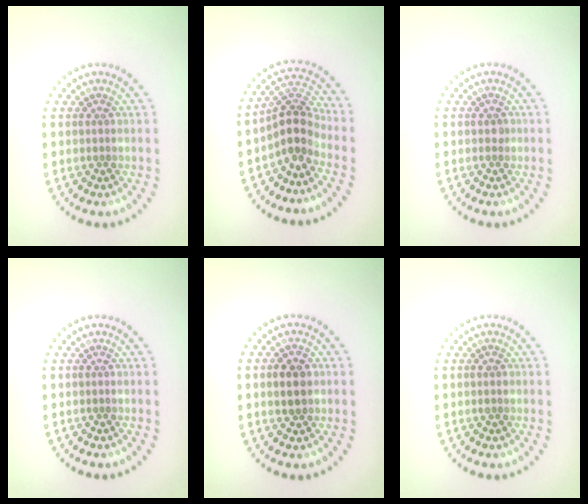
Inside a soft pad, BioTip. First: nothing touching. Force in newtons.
{"total": 3.8, "press": 2.9, "slide": 2.4}
{"total": 0.6, "press": 0.5, "slide": 0.3}
{"total": 0.0}
{"total": 2.5, "press": 2.4, "slide": 0.4}
{"total": 0.7, "press": 0.7, "slide": 0.1}